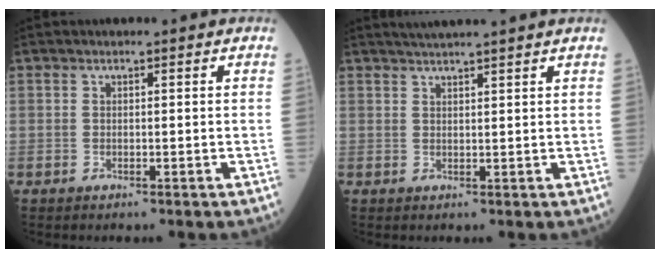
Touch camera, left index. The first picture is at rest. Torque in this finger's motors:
{"motor_torque": [0.81, -0.99, 0.07, 0.06]}